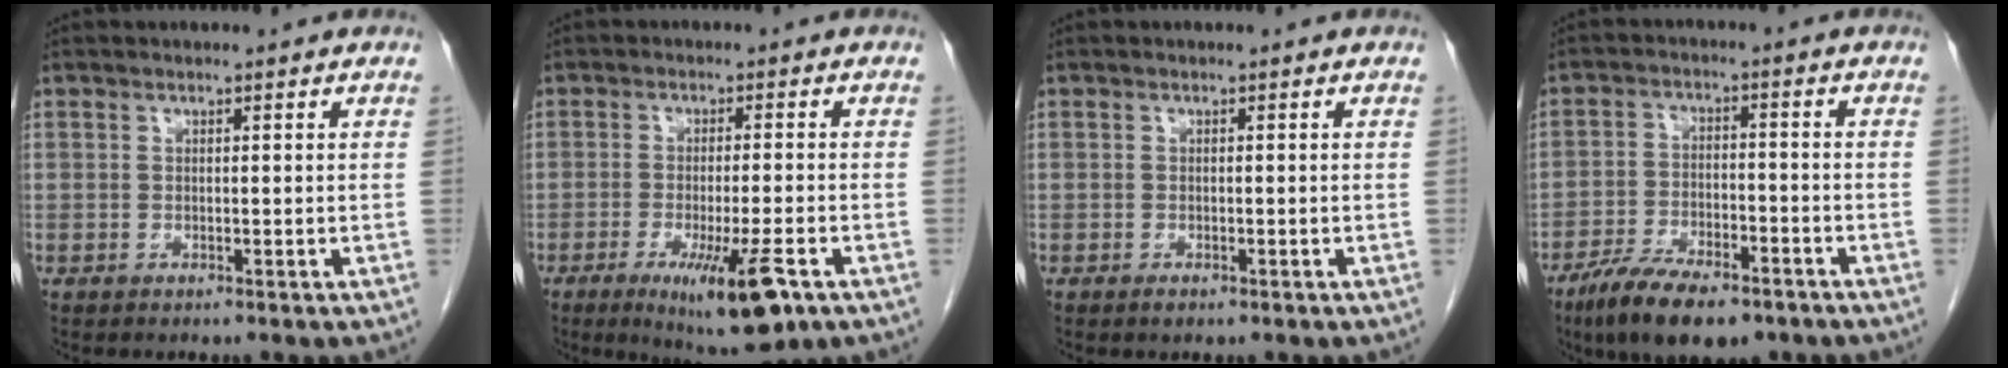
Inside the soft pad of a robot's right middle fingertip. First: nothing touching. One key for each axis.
{"total": 10.3, "fx": -5.1, "fy": 1.2, "fz": 8.9, "tx": -0.143, "ty": -0.028, "tz": -0.071}
{"total": 0.8, "fx": -0.6, "fy": 0.3, "fz": 0.6, "tx": -0.013, "ty": -0.003, "tz": -0.005}
{"total": 11.5, "fx": -8.2, "fy": 3.8, "fz": 7.1, "tx": -0.124, "ty": -0.015, "tz": -0.139}